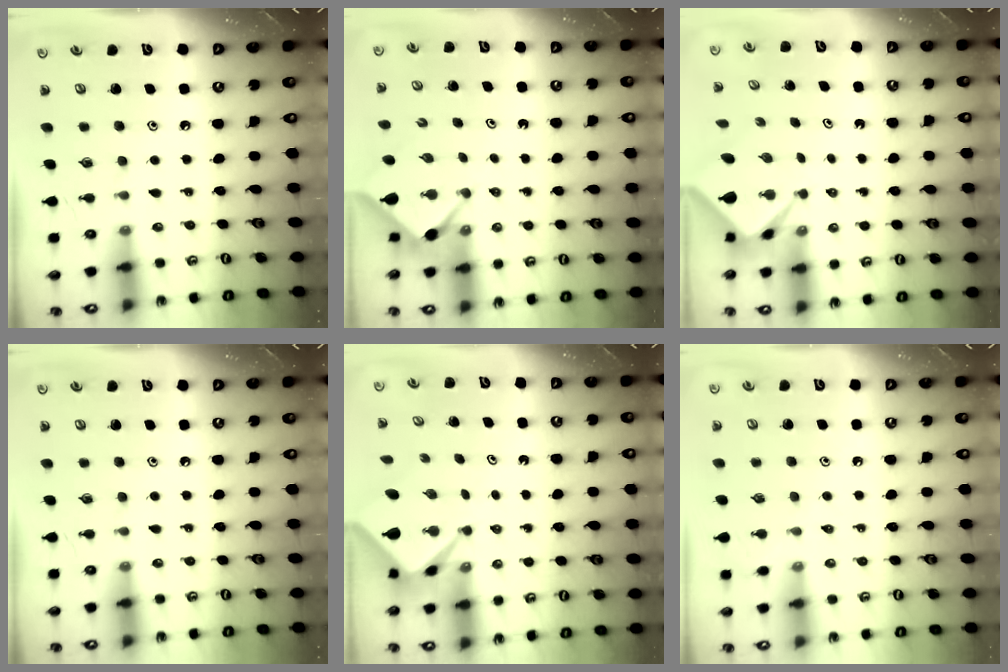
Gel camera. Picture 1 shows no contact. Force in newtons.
{"total": 2.9, "press": 2.9, "slide": 0.3}
{"total": 1.9, "press": 1.9, "slide": 0.2}
{"total": 0.0}
{"total": 2.3, "press": 2.3, "slide": 0.3}
{"total": 2.1, "press": 2.1, "slide": 0.4}